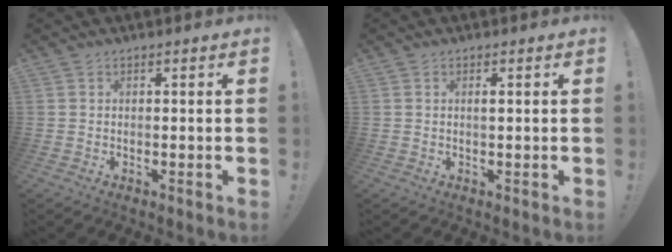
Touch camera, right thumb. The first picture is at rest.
{"total": 0.8, "force": [0.0, 0.0, 0.8], "torque": [-0.013, 0.000, -0.001]}